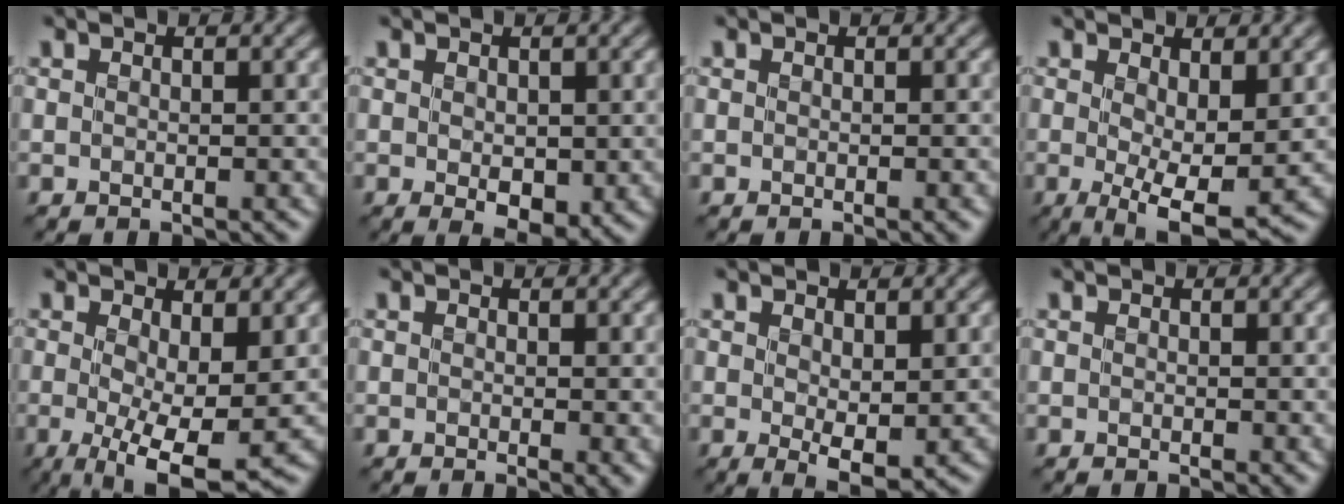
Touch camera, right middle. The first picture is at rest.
{"total": 2.7, "force": [0.0, 1.5, 2.2], "torque": [-0.041, -0.007, 0.006]}
{"total": 0.5, "force": [-0.2, 0.0, 0.5], "torque": [-0.006, 0.000, -0.005]}
{"total": 5.7, "force": [0.1, 1.8, 5.4], "torque": [-0.093, -0.015, 0.005]}
{"total": 7.7, "force": [-0.6, 2.3, 7.3], "torque": [-0.118, -0.017, -0.009]}
{"total": 1.3, "force": [0.3, 0.2, 1.3], "torque": [-0.014, -0.004, 0.005]}
{"total": 2.8, "force": [0.8, 1.0, 2.5], "torque": [-0.044, -0.009, 0.018]}
{"total": 0.6, "force": [0.2, 0.1, 0.5], "torque": [-0.006, 0.000, 0.003]}